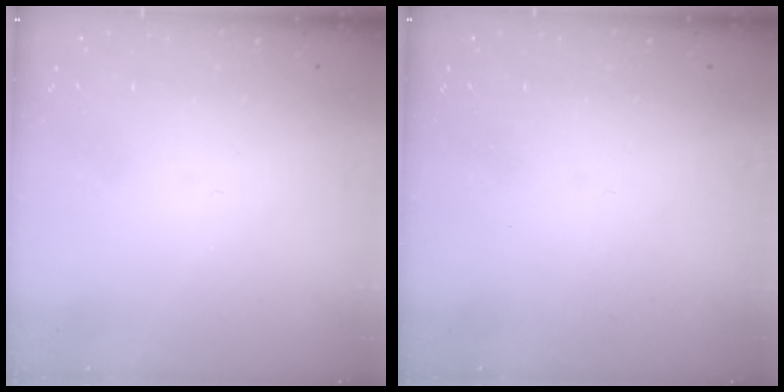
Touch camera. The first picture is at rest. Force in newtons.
{"total": 0.0}